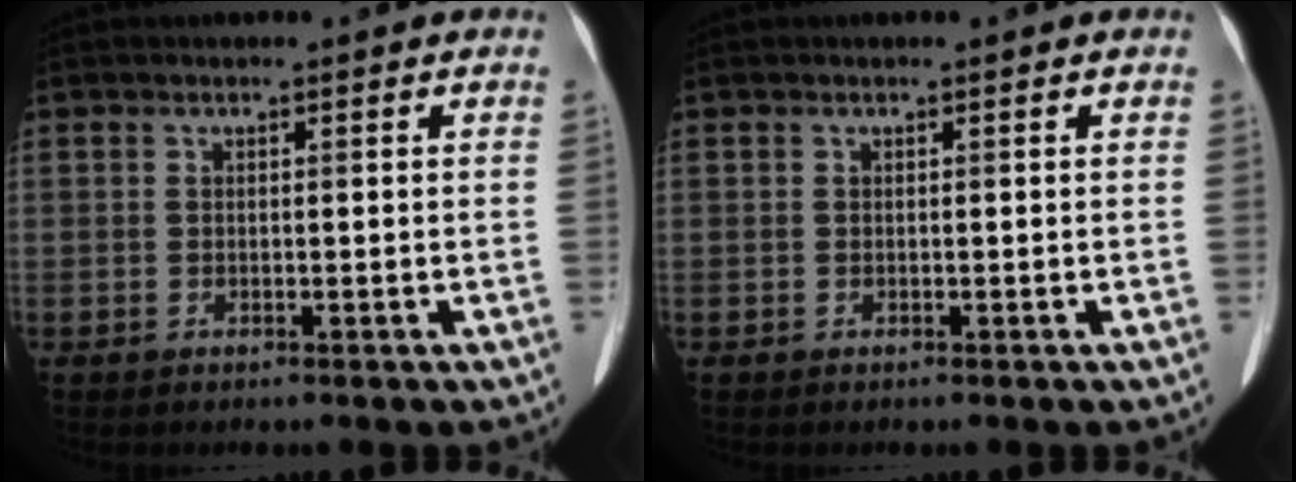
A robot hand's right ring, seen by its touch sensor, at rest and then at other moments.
{"total": 0.0}